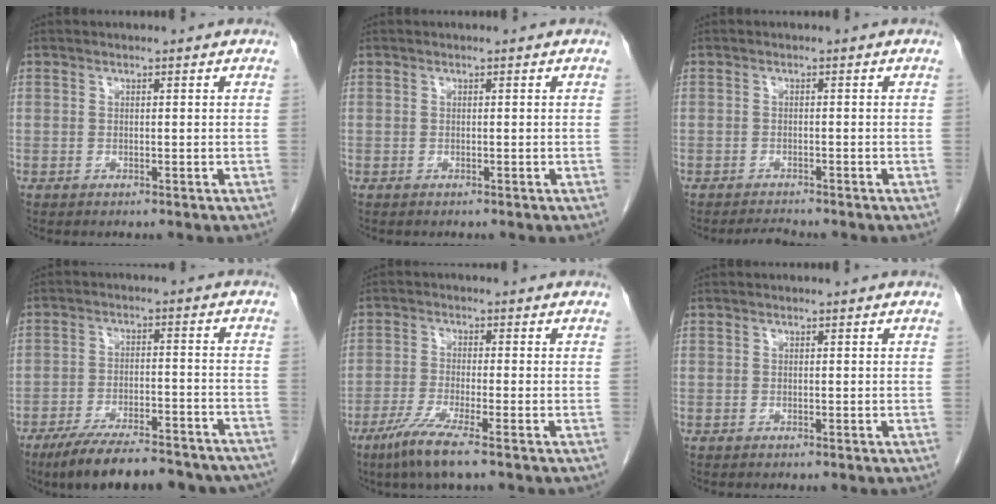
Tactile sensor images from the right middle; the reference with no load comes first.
{"total": 0.0}
{"total": 1.5, "force": [-1.5, -0.1, 0.1], "torque": [-0.006, -0.010, -0.023]}
{"total": 20.6, "force": [-17.5, 4.6, 9.7], "torque": [-0.117, 0.001, -0.245]}
{"total": 6.0, "force": [-3.9, -0.3, 4.6], "torque": [-0.094, -0.018, -0.076]}
{"total": 0.0}